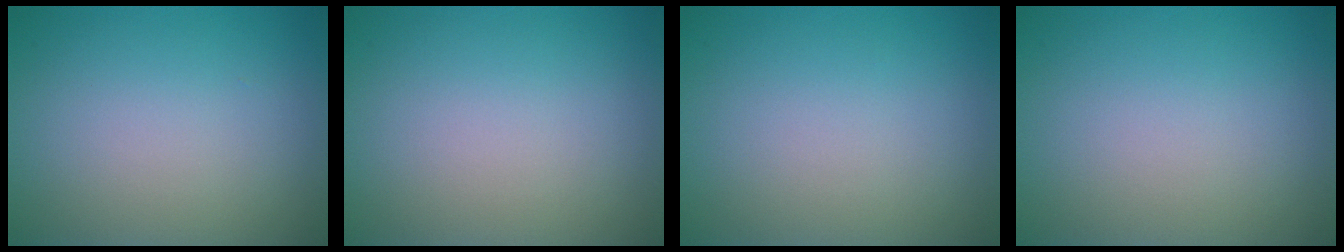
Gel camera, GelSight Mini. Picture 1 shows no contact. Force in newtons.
{"total": 0.0}
{"total": 0.0}
{"total": 0.0}